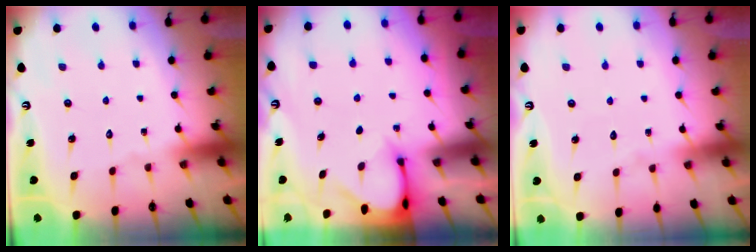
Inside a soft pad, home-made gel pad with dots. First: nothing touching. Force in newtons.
{"total": 3.4, "press": 3.4, "slide": 0.3}
{"total": 3.0, "press": 3.0, "slide": 0.3}